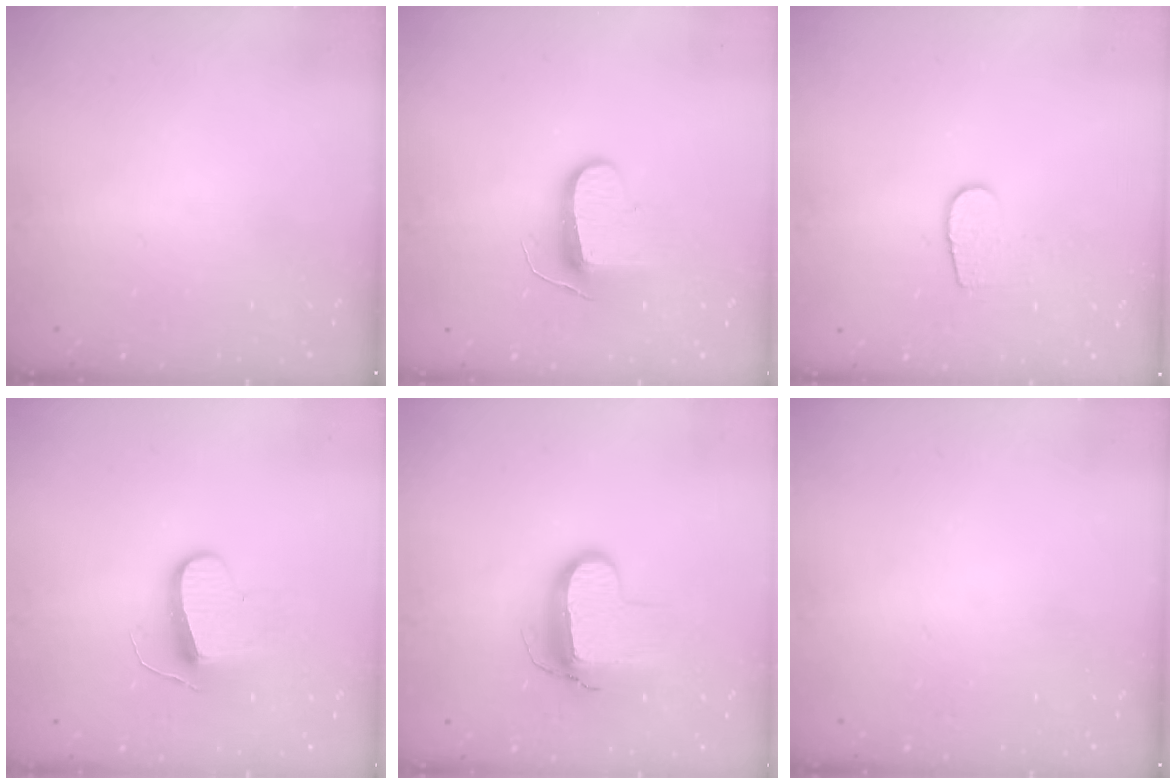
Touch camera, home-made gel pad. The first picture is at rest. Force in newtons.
{"total": 9.4, "press": 9.4, "slide": 0.2}
{"total": 6.3, "press": 6.3, "slide": 0.4}
{"total": 9.2, "press": 9.2, "slide": 0.5}
{"total": 11.1, "press": 11.0, "slide": 0.9}
{"total": 0.0}